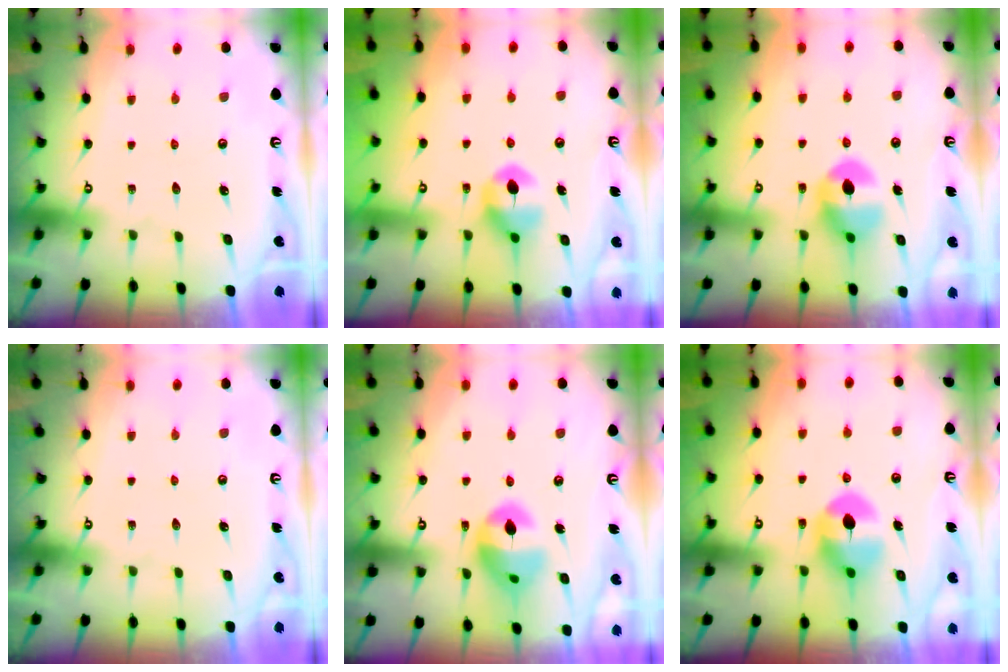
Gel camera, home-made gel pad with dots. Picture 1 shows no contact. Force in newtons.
{"total": 7.4, "press": 7.4, "slide": 0.5}
{"total": 10.3, "press": 10.3, "slide": 0.0}
{"total": 0.0}
{"total": 14.4, "press": 14.3, "slide": 1.7}
{"total": 8.4, "press": 8.4, "slide": 0.3}